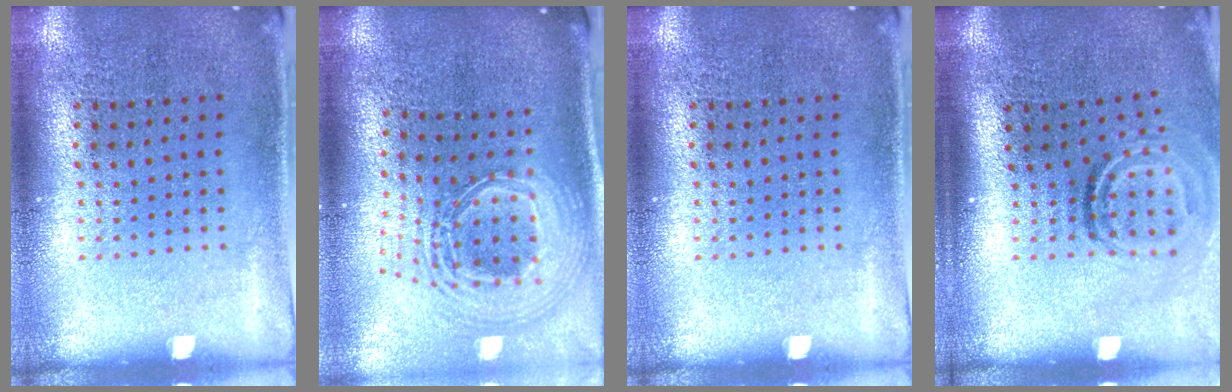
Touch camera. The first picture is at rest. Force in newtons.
{"total": 2.8, "press": 1.9, "slide": 2.0}
{"total": 0.0}
{"total": 1.9, "press": 1.1, "slide": 1.5}